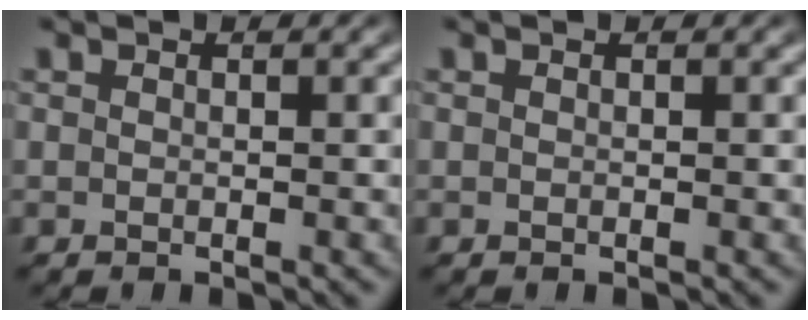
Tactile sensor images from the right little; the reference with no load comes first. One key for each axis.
{"total": 0.0}